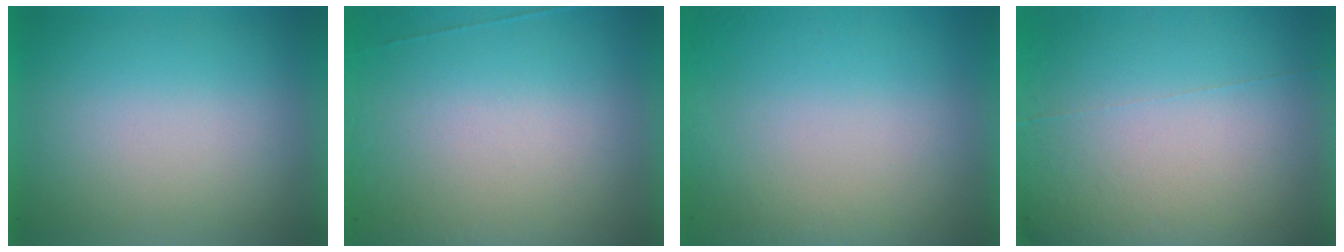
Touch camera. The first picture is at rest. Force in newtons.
{"total": 6.6}
{"total": 4.9}
{"total": 4.4}